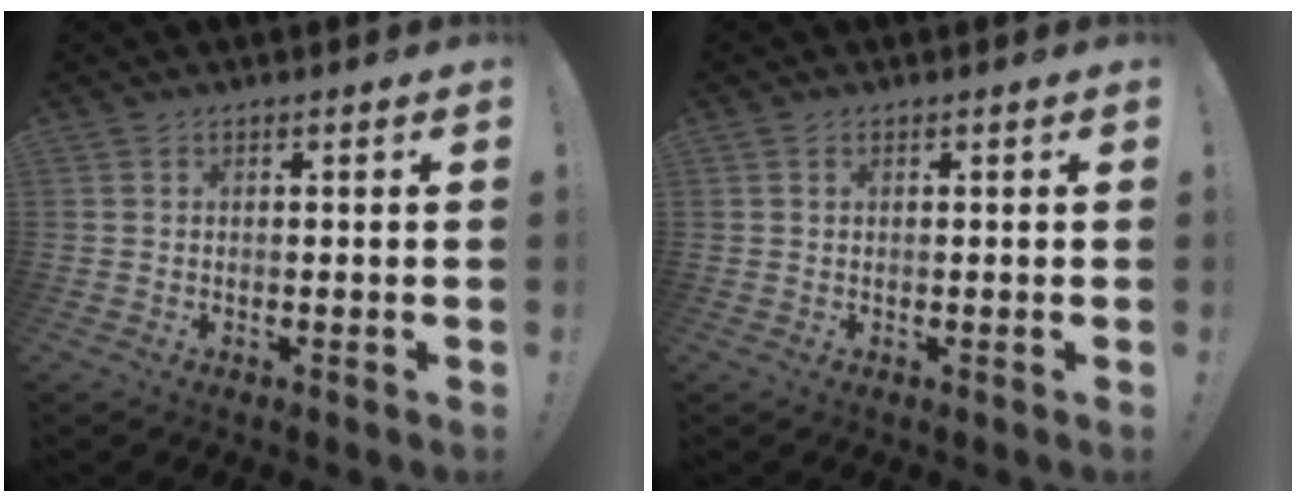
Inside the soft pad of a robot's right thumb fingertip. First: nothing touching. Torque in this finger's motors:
{"motor_torque": [0.16, 0.03, 0.15, -0.07, 0.00]}